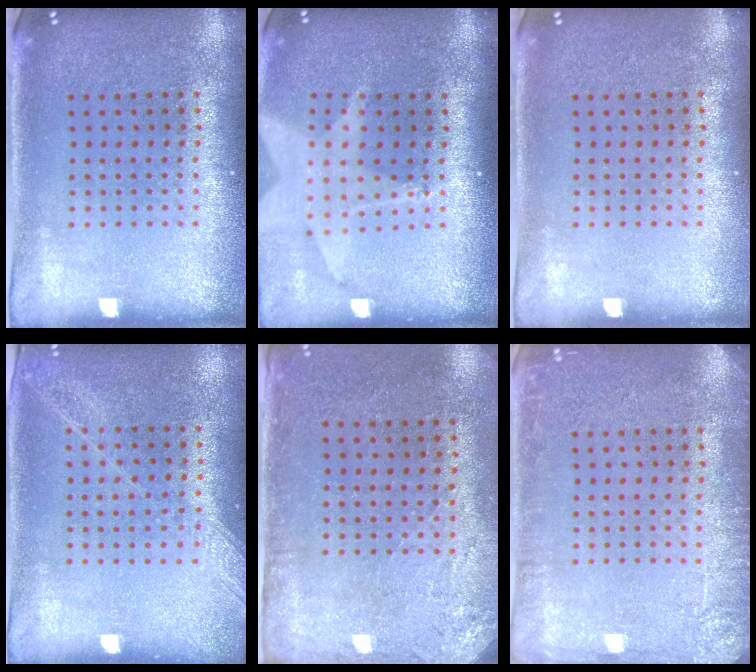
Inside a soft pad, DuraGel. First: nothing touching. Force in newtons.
{"total": 2.0, "press": 1.5, "slide": 1.2}
{"total": 0.0}
{"total": 1.3, "press": 1.2, "slide": 0.3}
{"total": 2.8, "press": 2.3, "slide": 1.6}
{"total": 2.6, "press": 2.5, "slide": 0.5}